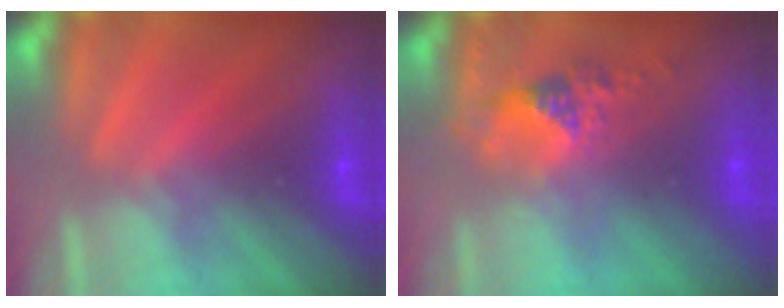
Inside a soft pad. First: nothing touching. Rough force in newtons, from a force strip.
{"total": 2.4}